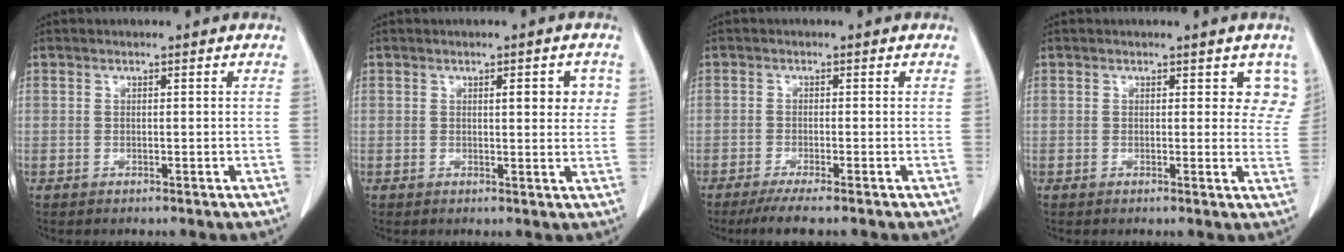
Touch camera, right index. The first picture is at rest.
{"total": 4.4, "force": [1.4, 1.4, 3.9], "torque": [-0.046, 0.003, 0.016]}
{"total": 4.3, "force": [-3.3, -0.1, 2.8], "torque": [-0.045, -0.010, -0.057]}
{"total": 4.2, "force": [2.7, 2.6, 2.1], "torque": [0.003, -0.007, 0.013]}